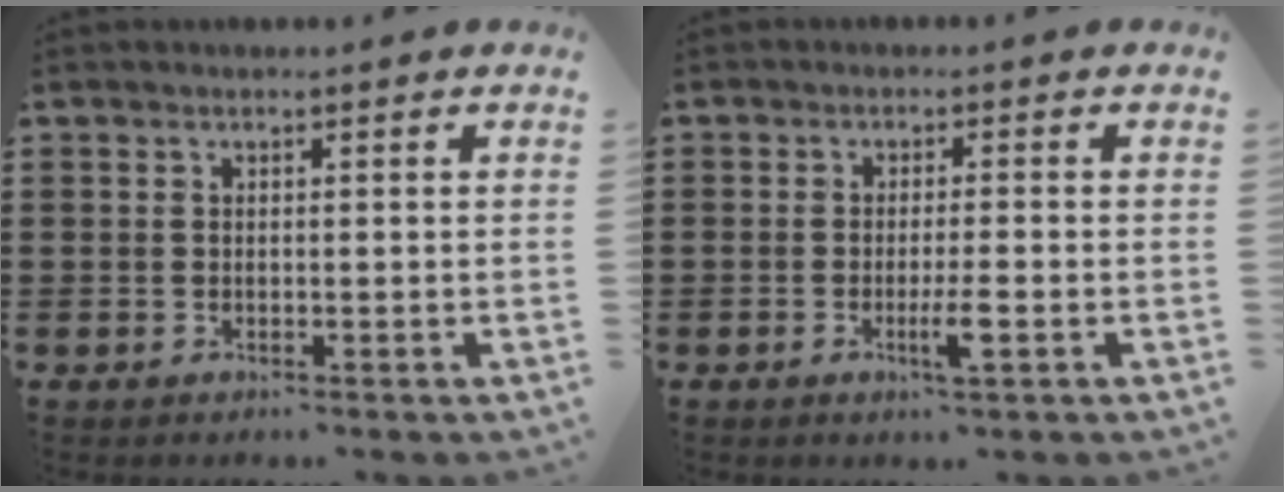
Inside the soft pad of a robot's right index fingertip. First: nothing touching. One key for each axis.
{"total": 3.7, "fx": -1.5, "fy": 0.1, "fz": 3.4, "tx": -0.064, "ty": -0.011, "tz": -0.028}